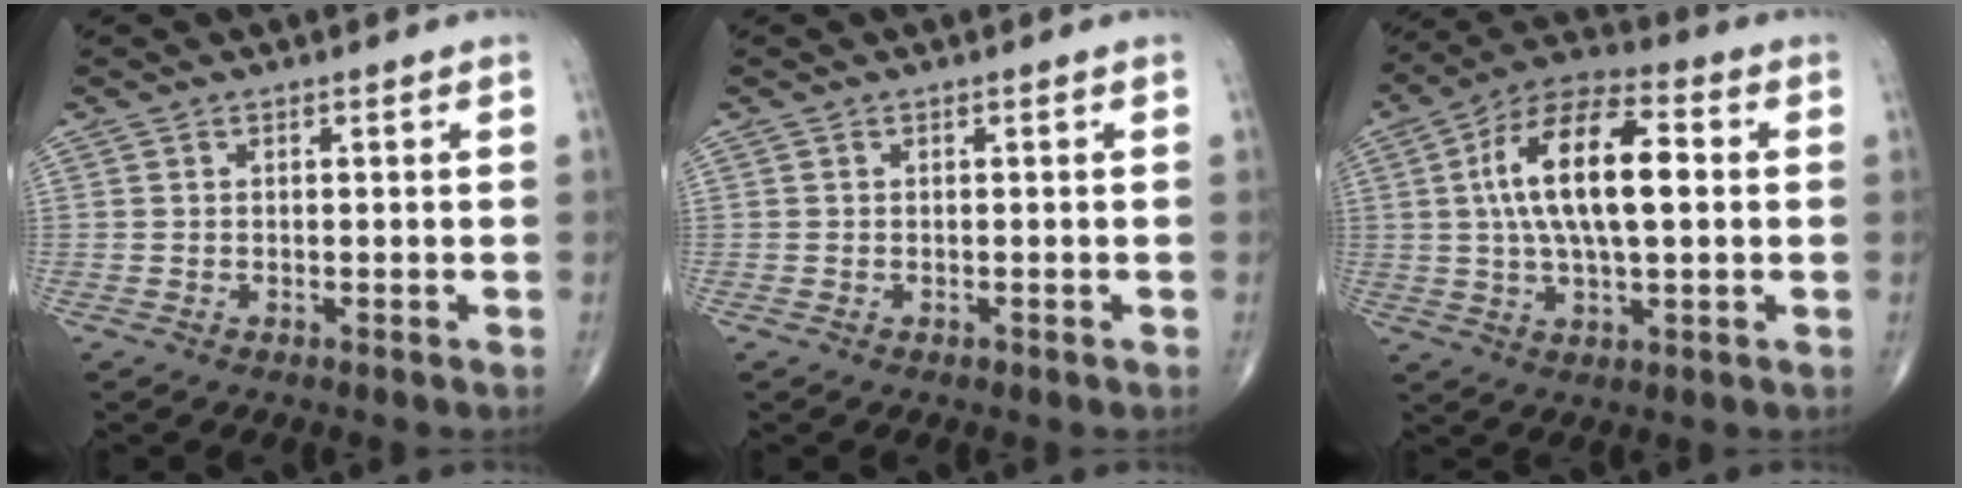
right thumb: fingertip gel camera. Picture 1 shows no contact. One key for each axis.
{"total": 0.0}
{"total": 16.9, "fx": 2.0, "fy": 7.2, "fz": 15.1, "tx": -0.273, "ty": 0.023, "tz": 0.028}